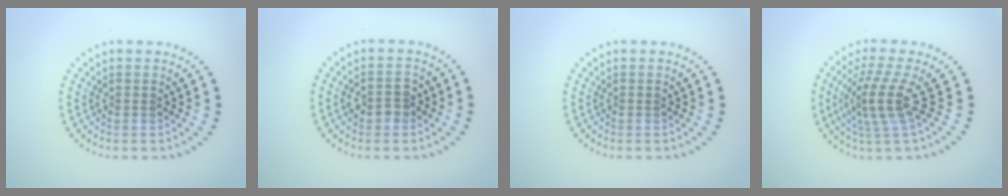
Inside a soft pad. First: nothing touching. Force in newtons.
{"total": 2.1, "press": 2.1, "slide": 0.2}
{"total": 0.0}
{"total": 3.8, "press": 2.7, "slide": 2.7}